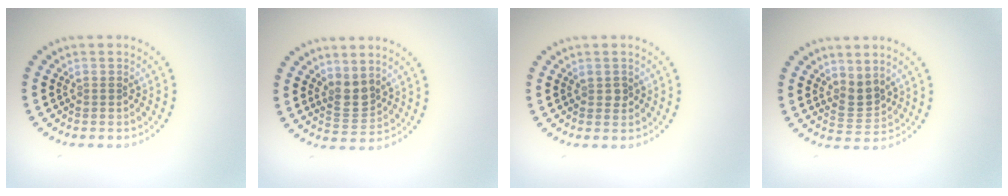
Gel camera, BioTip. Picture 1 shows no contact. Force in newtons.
{"total": 2.1, "press": 1.7, "slide": 1.2}
{"total": 0.9, "press": 0.9, "slide": 0.2}
{"total": 2.3, "press": 1.7, "slide": 1.5}